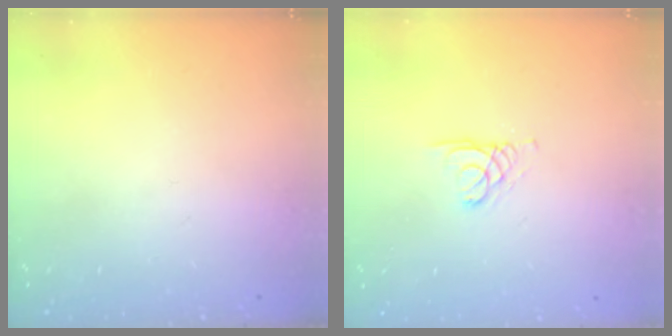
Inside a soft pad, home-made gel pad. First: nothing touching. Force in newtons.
{"total": 1.5, "press": 1.5, "slide": 0.1}